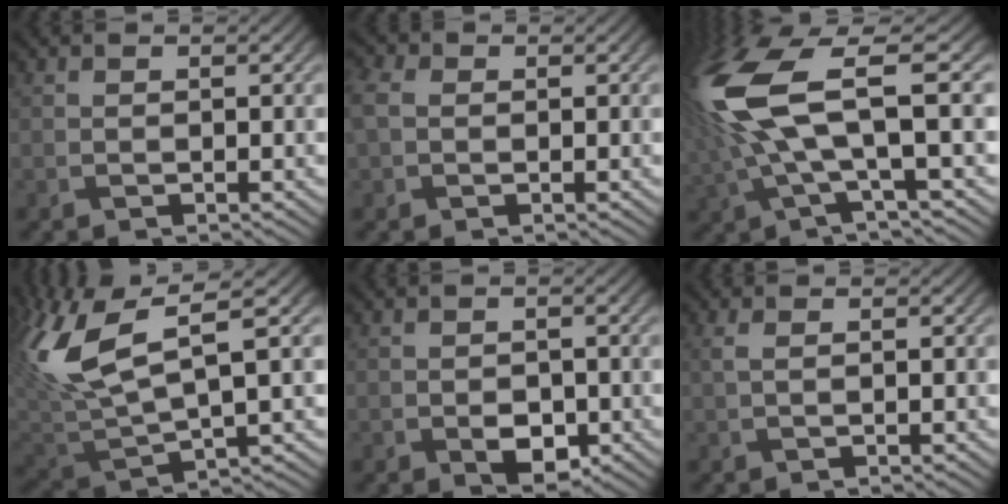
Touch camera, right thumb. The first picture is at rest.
{"total": 3.8, "force": [0.3, 3.1, 2.2], "torque": [-0.077, 0.009, 0.002]}
{"total": 13.1, "force": [1.6, 3.8, 12.5], "torque": [-0.286, 0.006, 0.027]}
{"total": 13.6, "force": [5.0, 5.1, 11.6], "torque": [-0.277, 0.008, 0.103]}
{"total": 3.3, "force": [-1.1, 2.2, 2.2], "torque": [-0.040, -0.012, -0.015]}
{"total": 0.8, "force": [0.3, 0.2, 0.7], "torque": [-0.020, 0.002, 0.005]}